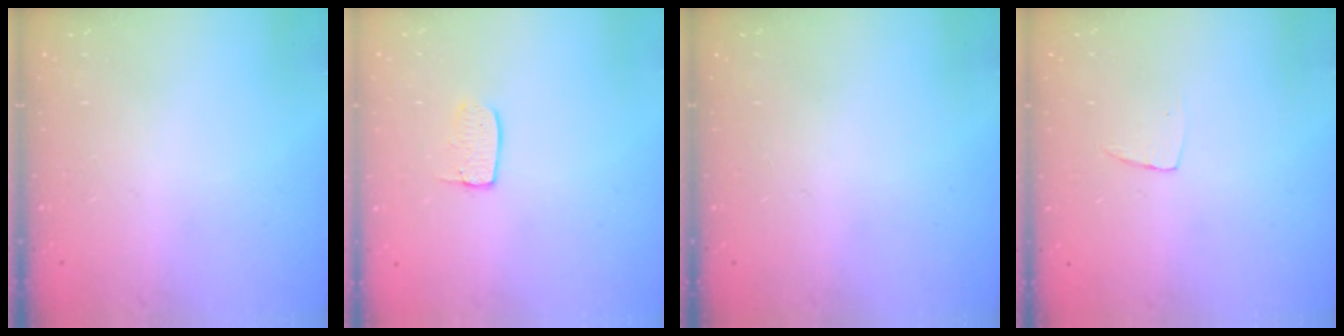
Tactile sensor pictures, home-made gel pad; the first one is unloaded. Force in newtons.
{"total": 6.0, "press": 6.0, "slide": 0.4}
{"total": 0.0}
{"total": 3.5, "press": 3.5, "slide": 0.3}